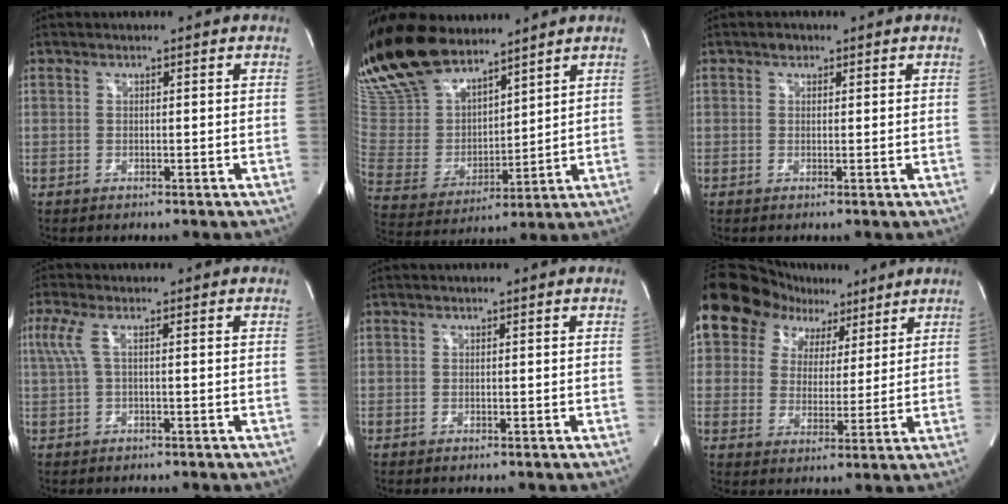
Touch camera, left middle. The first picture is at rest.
{"total": 18.0, "force": [15.3, 6.1, 7.5], "torque": [-0.158, 0.008, 0.300]}
{"total": 0.9, "force": [0.5, 0.6, 0.3], "torque": [-0.004, 0.004, 0.008]}
{"total": 2.6, "force": [0.4, 0.4, 2.6], "torque": [-0.073, 0.022, 0.014]}
{"total": 0.0}
{"total": 11.1, "force": [7.4, 7.7, 3.0], "torque": [-0.031, 0.042, 0.120]}